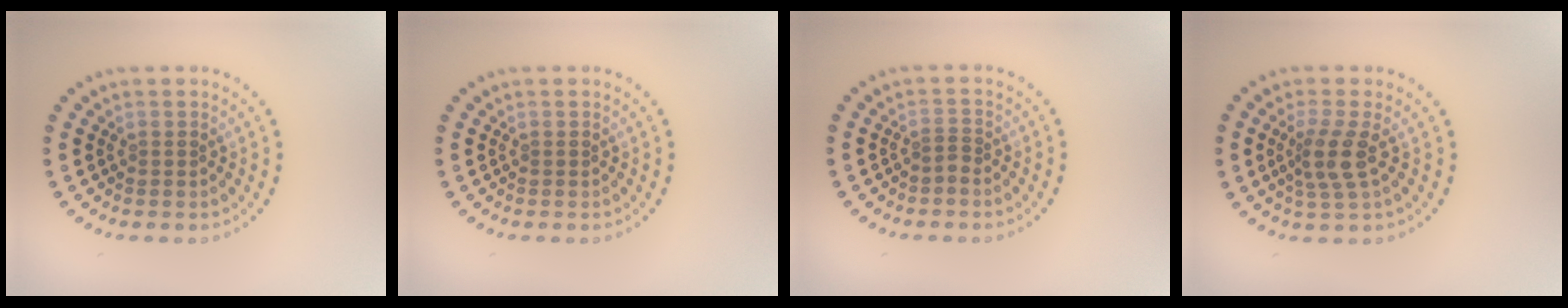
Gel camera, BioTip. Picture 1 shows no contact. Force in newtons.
{"total": 0.0}
{"total": 0.6, "press": 0.3, "slide": 0.6}
{"total": 2.9, "press": 2.3, "slide": 1.8}